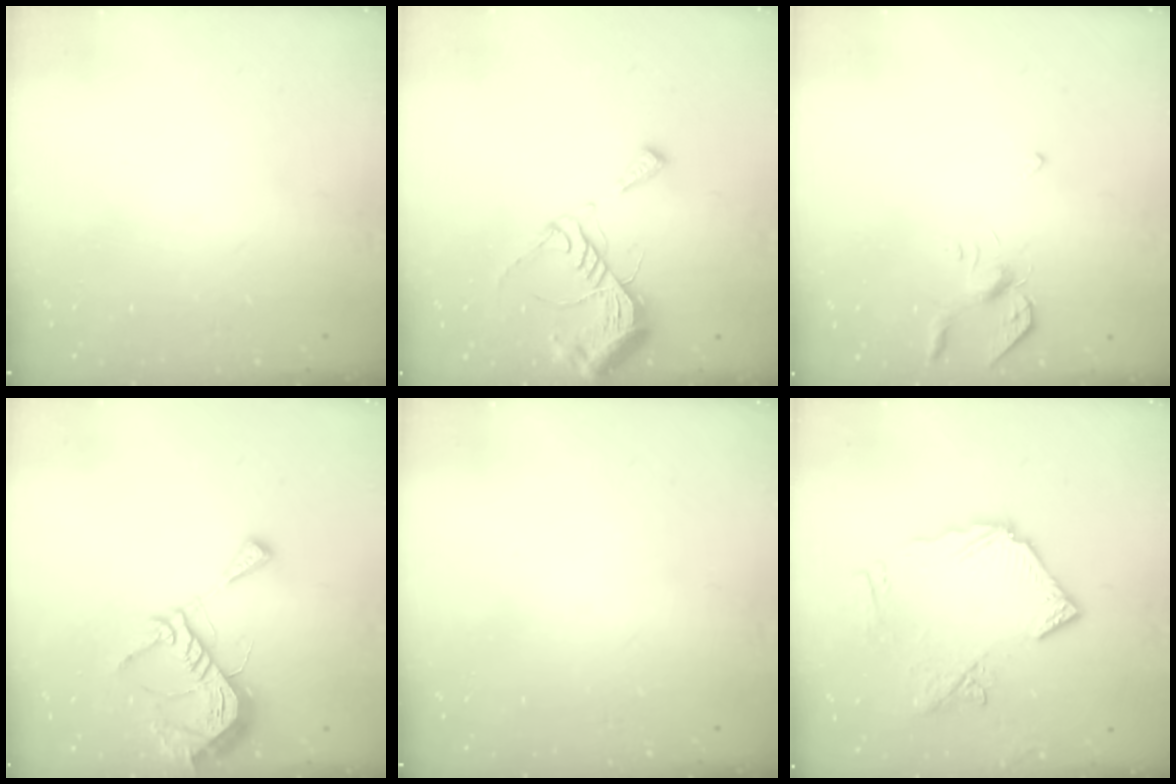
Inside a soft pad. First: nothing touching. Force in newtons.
{"total": 10.1, "press": 10.1, "slide": 0.7}
{"total": 4.1, "press": 4.0, "slide": 0.9}
{"total": 12.8, "press": 12.7, "slide": 1.2}
{"total": 0.0}
{"total": 12.9, "press": 12.8, "slide": 1.5}